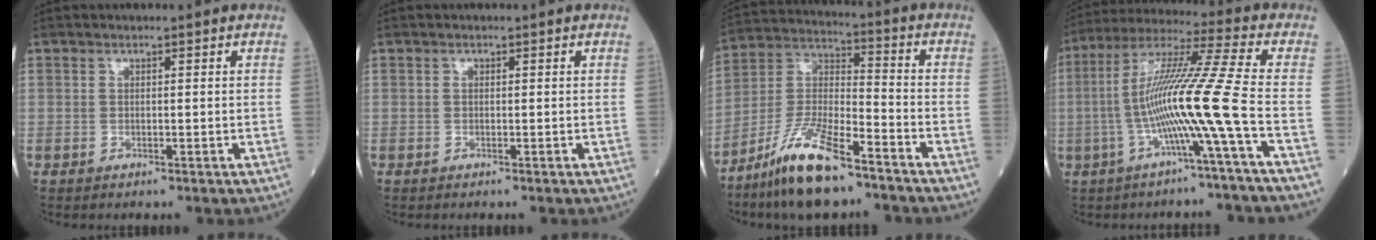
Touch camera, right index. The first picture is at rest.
{"total": 0.0}
{"total": 13.8, "force": [-9.8, 2.5, 9.4], "torque": [-0.197, -0.009, -0.181]}
{"total": 13.8, "force": [-3.6, -2.8, 13.0], "torque": [-0.253, 0.008, -0.072]}